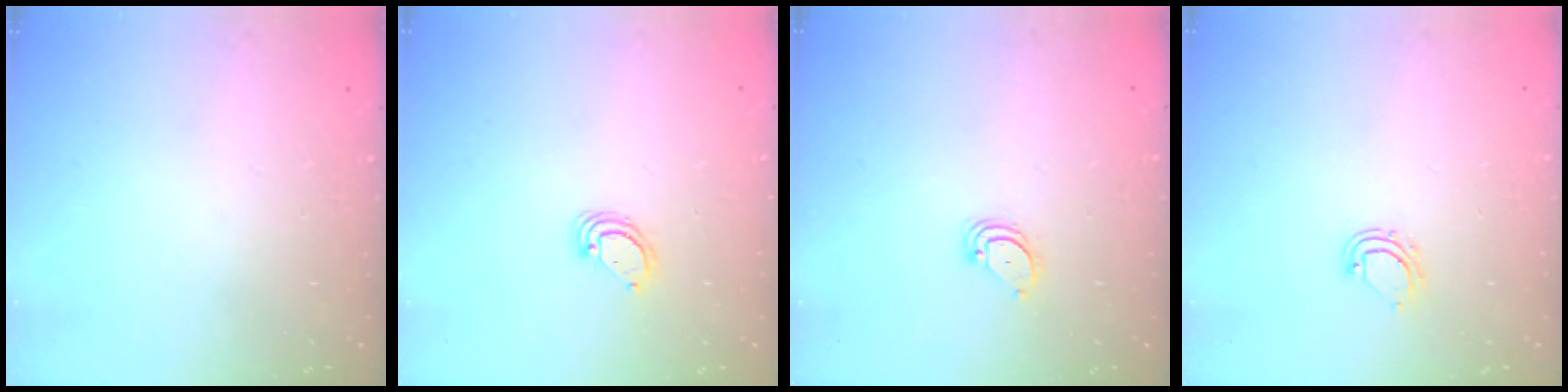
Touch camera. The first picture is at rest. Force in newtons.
{"total": 3.8, "press": 3.8, "slide": 0.3}
{"total": 3.7, "press": 3.7, "slide": 0.3}
{"total": 5.4, "press": 5.4, "slide": 0.4}